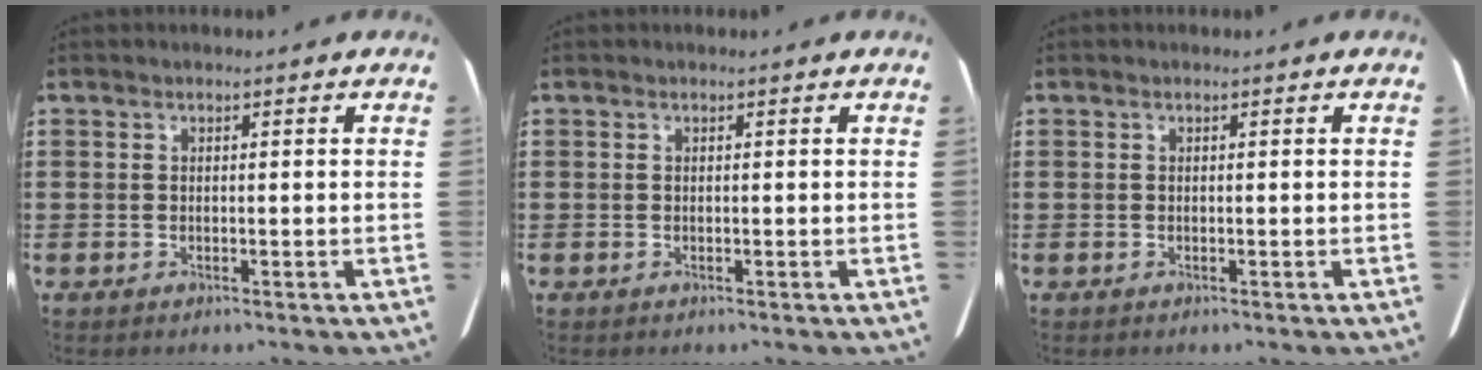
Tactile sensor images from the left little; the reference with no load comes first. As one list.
[{"total": 0.0}, {"total": 0.0}]